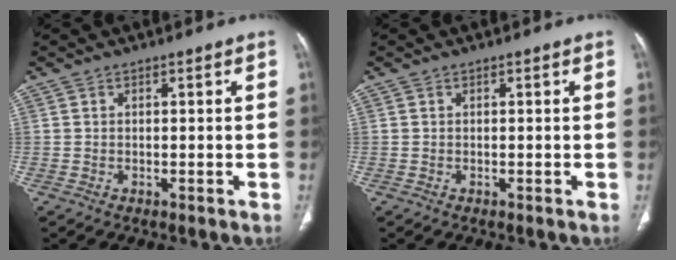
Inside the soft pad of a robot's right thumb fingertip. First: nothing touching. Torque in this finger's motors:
{"motor_torque": [-0.01, -0.09, 0.30, -0.06, -0.03]}